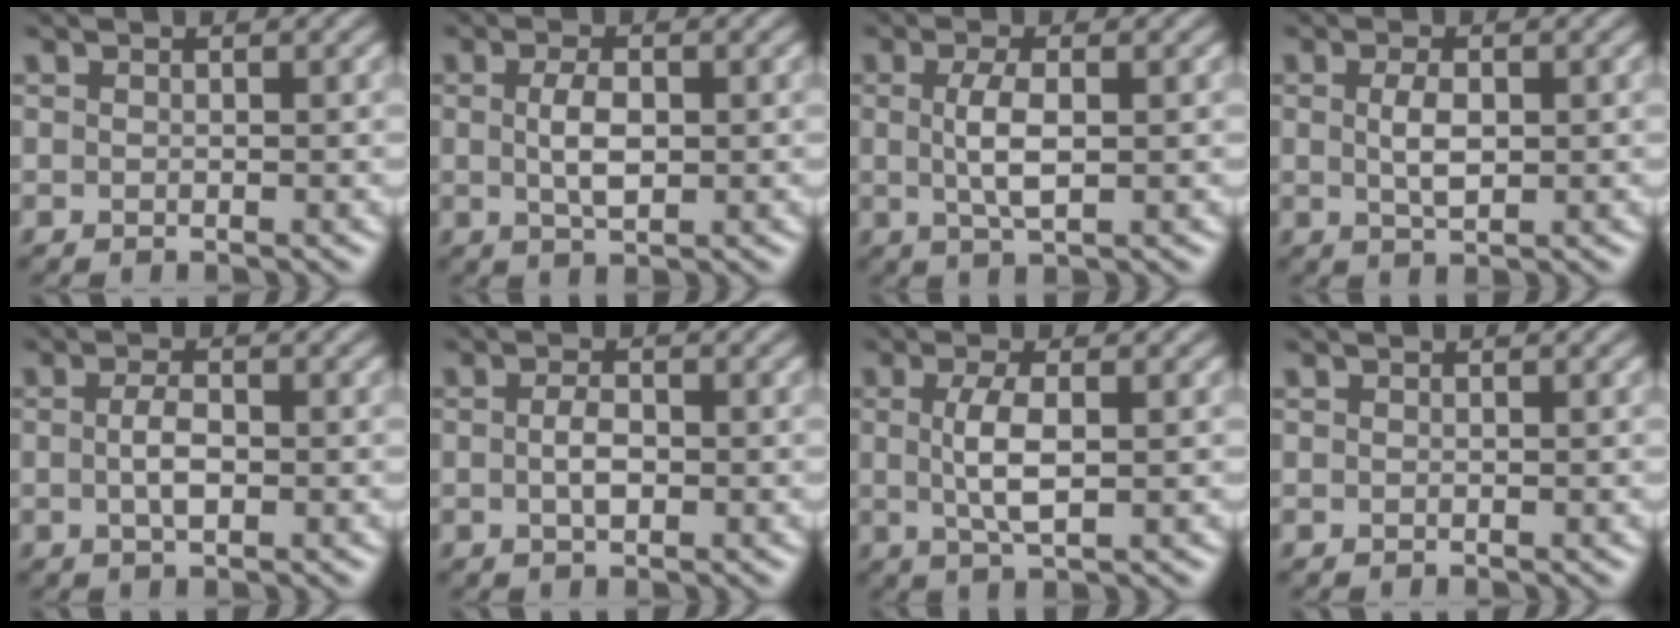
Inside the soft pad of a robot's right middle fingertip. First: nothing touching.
{"total": 2.8, "force": [0.1, 1.3, 2.5], "torque": [-0.055, -0.001, 0.004]}
{"total": 3.2, "force": [0.2, 0.9, 3.0], "torque": [-0.065, 0.002, 0.003]}
{"total": 2.4, "force": [0.2, 1.1, 2.2], "torque": [-0.049, -0.001, 0.005]}
{"total": 2.3, "force": [-0.2, 1.0, 2.0], "torque": [-0.043, -0.001, -0.005]}
{"total": 2.0, "force": [-0.2, 1.0, 1.7], "torque": [-0.035, 0.001, -0.005]}
{"total": 3.5, "force": [0.2, 1.0, 3.3], "torque": [-0.071, 0.002, 0.005]}
{"total": 0.0}